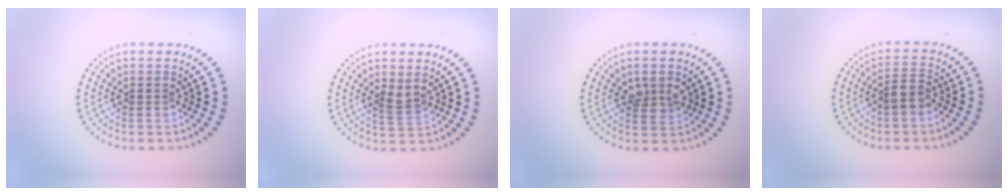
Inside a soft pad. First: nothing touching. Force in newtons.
{"total": 1.7, "press": 1.4, "slide": 1.0}
{"total": 2.4, "press": 2.4, "slide": 0.5}
{"total": 2.1, "press": 1.9, "slide": 0.9}